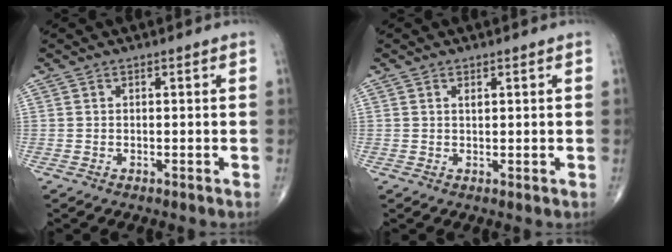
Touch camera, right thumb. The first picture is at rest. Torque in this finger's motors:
{"motor_torque": [0.25, 0.19, -0.12, 0.14, -0.01]}